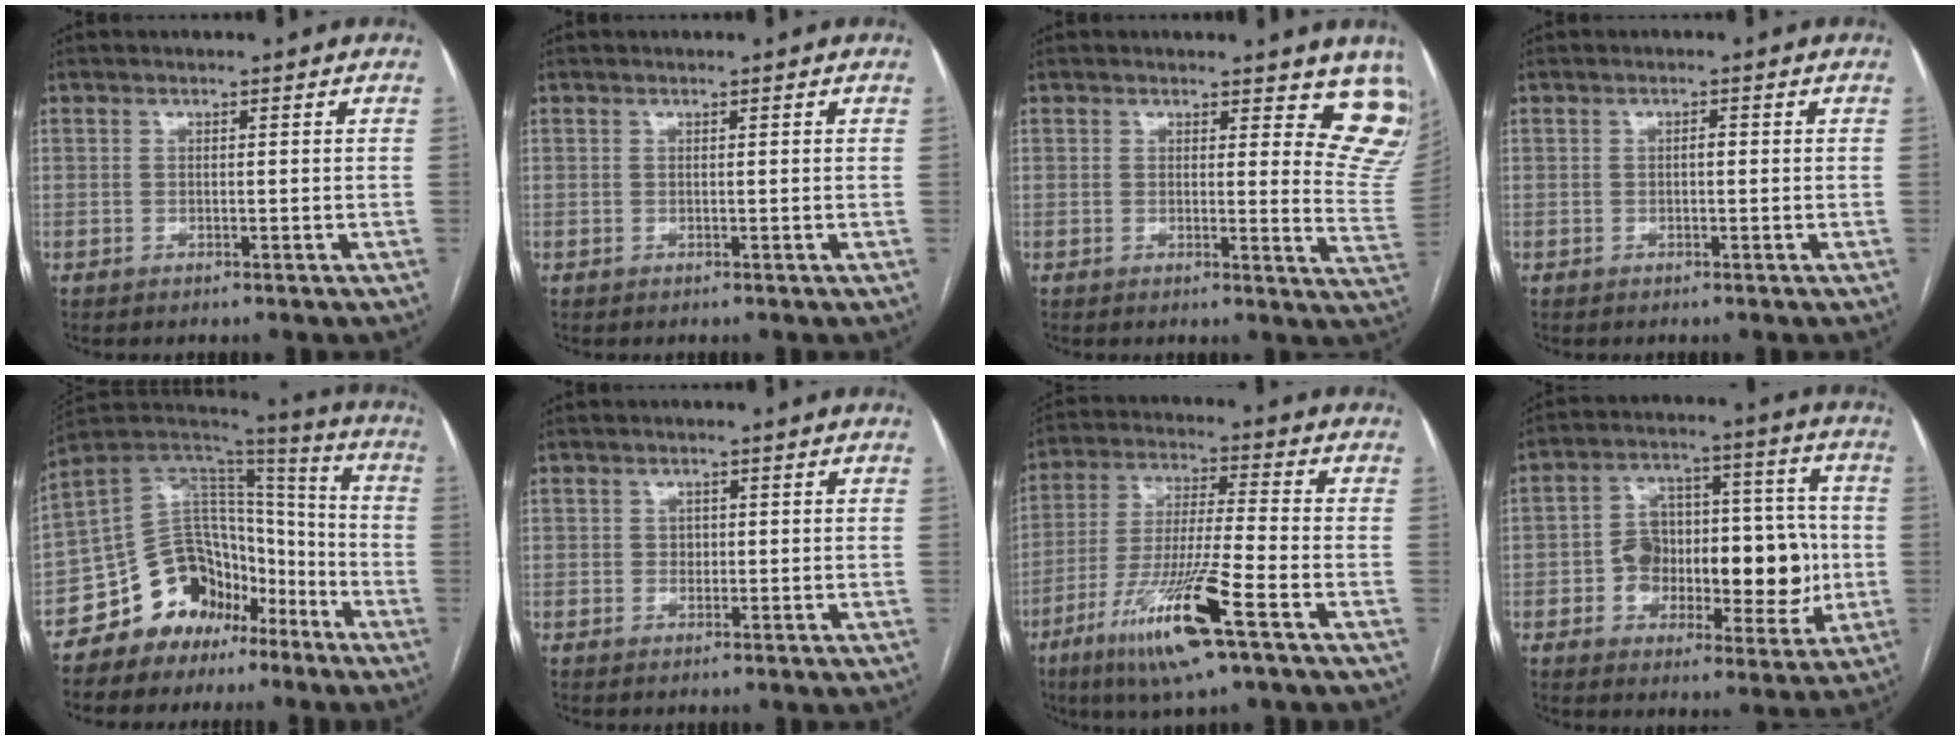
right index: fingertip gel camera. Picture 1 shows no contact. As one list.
[{"total": 0.0}, {"total": 10.1, "force": [8.7, 3.2, 4.1], "torque": [-0.012, -0.045, 0.064]}, {"total": 0.8, "force": [-0.1, 0.3, 0.7], "torque": [-0.011, 0.003, -0.002]}, {"total": 14.9, "force": [-9.4, 10.1, 5.6], "torque": [-0.096, 0.082, -0.159]}, {"total": 1.1, "force": [0.1, 1.0, 0.6], "torque": [-0.007, 0.002, 0.002]}, {"total": 15.0, "force": [-7.6, 0.4, 13.0], "torque": [-0.263, -0.028, -0.137]}, {"total": 15.3, "force": [-2.2, 8.8, 12.3], "torque": [-0.178, 0.045, -0.020]}]